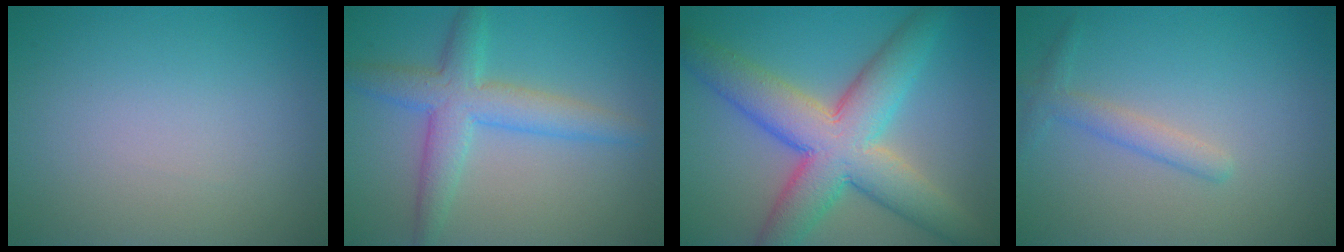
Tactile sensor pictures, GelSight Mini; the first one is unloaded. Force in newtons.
{"total": 4.4, "press": 4.4, "slide": 0.1}
{"total": 9.7, "press": 9.7, "slide": 0.3}
{"total": 1.8, "press": 1.8, "slide": 0.1}